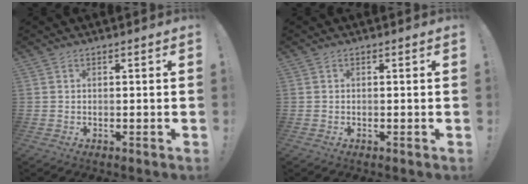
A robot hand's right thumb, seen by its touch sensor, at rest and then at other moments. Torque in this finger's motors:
{"motor_torque": [-0.20, -0.03, -0.18, 0.06, -0.06]}